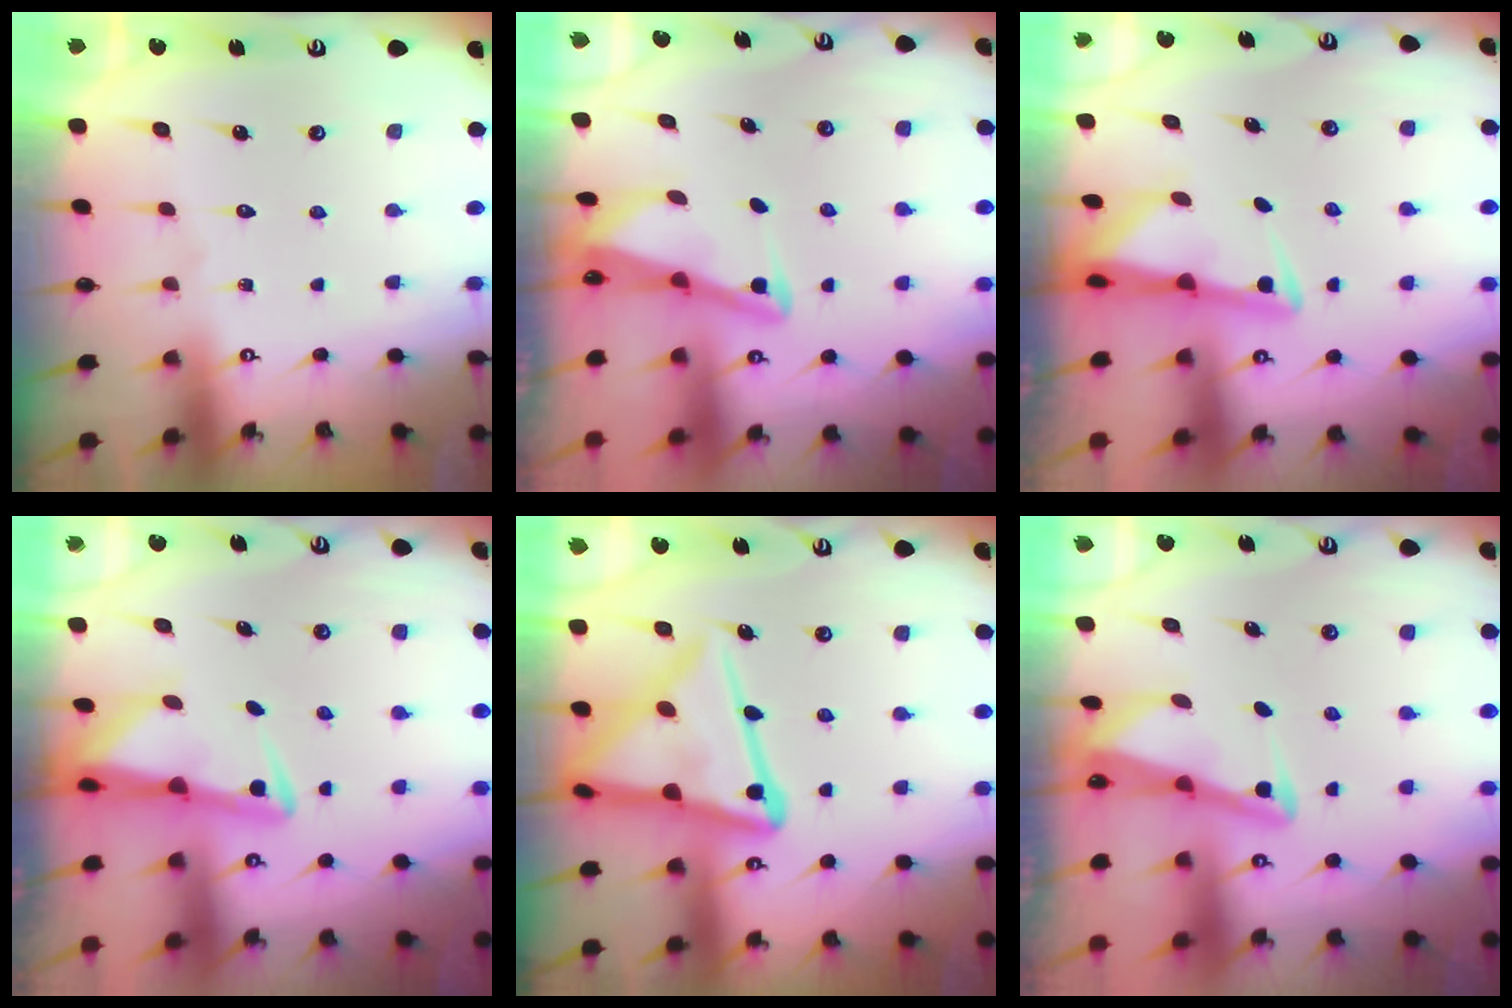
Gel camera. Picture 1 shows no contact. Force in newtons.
{"total": 3.0, "press": 2.9, "slide": 0.4}
{"total": 3.0, "press": 2.9, "slide": 0.6}
{"total": 3.0, "press": 2.9, "slide": 0.4}
{"total": 19.6, "press": 19.5, "slide": 1.9}
{"total": 3.0, "press": 3.0, "slide": 0.4}